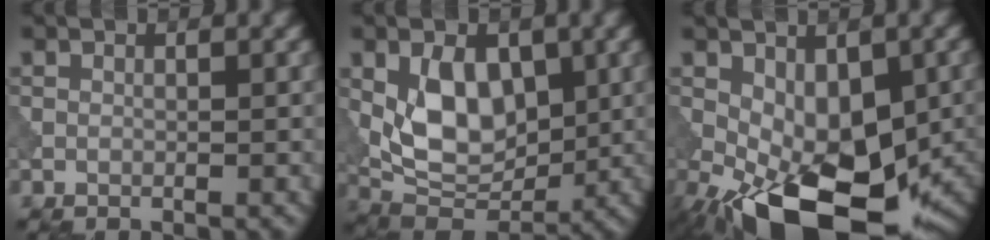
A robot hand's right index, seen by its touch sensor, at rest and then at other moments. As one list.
[{"total": 6.8, "force": [1.0, 4.3, 5.2], "torque": [-0.087, -0.012, 0.019]}, {"total": 13.5, "force": [-4.8, 7.2, 10.4], "torque": [-0.162, -0.032, -0.066]}]